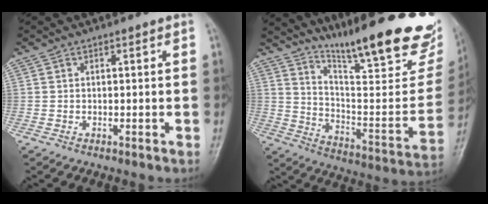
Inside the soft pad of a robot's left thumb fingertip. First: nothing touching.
{"total": 28.1, "force": [21.0, 5.3, 17.8], "torque": [-0.237, -0.124, 0.307]}